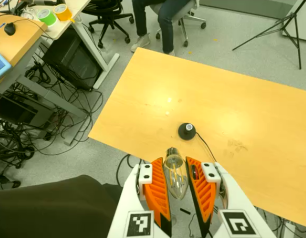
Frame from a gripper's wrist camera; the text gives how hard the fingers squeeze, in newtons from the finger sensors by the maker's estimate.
{"total": 14.5, "left": 15.8, "right": 13.1}